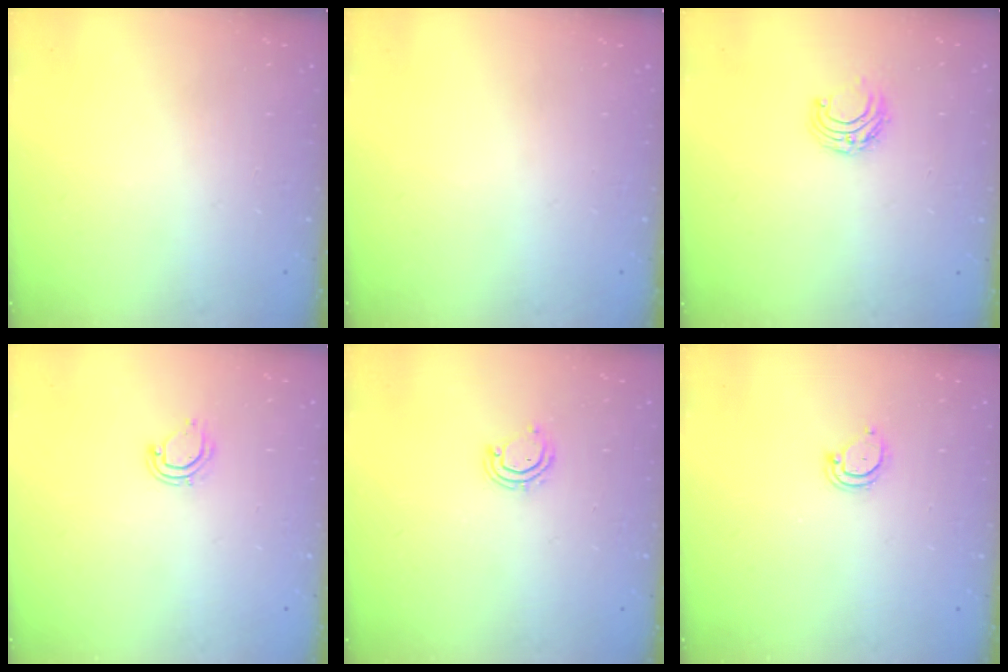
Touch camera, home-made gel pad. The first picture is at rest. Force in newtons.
{"total": 0.0}
{"total": 5.9, "press": 5.8, "slide": 0.7}
{"total": 5.2, "press": 5.2, "slide": 0.4}
{"total": 5.0, "press": 5.0, "slide": 0.3}
{"total": 3.8, "press": 3.8, "slide": 0.4}